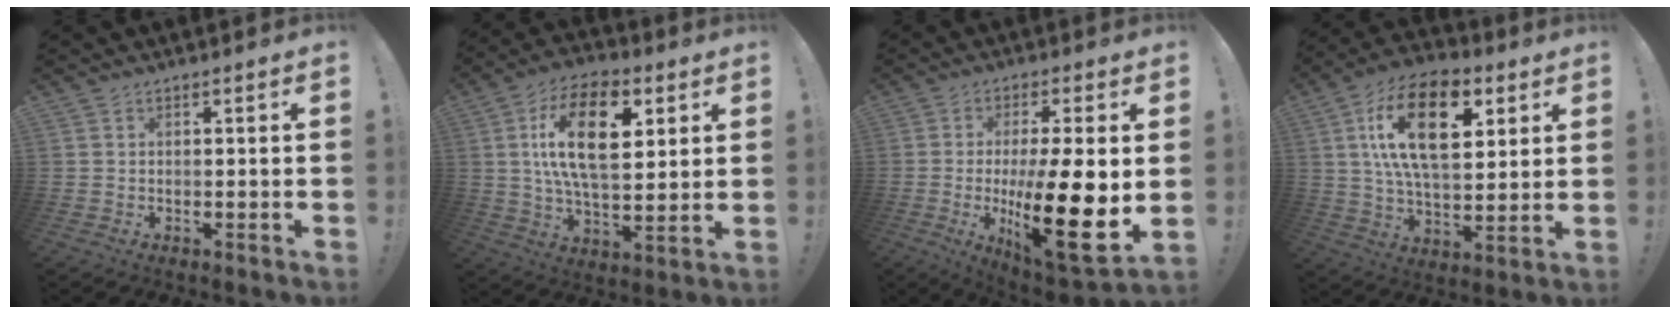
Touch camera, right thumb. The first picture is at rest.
{"total": 19.4, "force": [5.7, 9.4, 16.0], "torque": [-0.272, -0.013, 0.084]}
{"total": 20.5, "force": [-1.9, 5.1, 19.8], "torque": [-0.319, -0.017, -0.025]}
{"total": 21.4, "force": [7.5, 11.0, 16.7], "torque": [-0.289, -0.021, 0.118]}